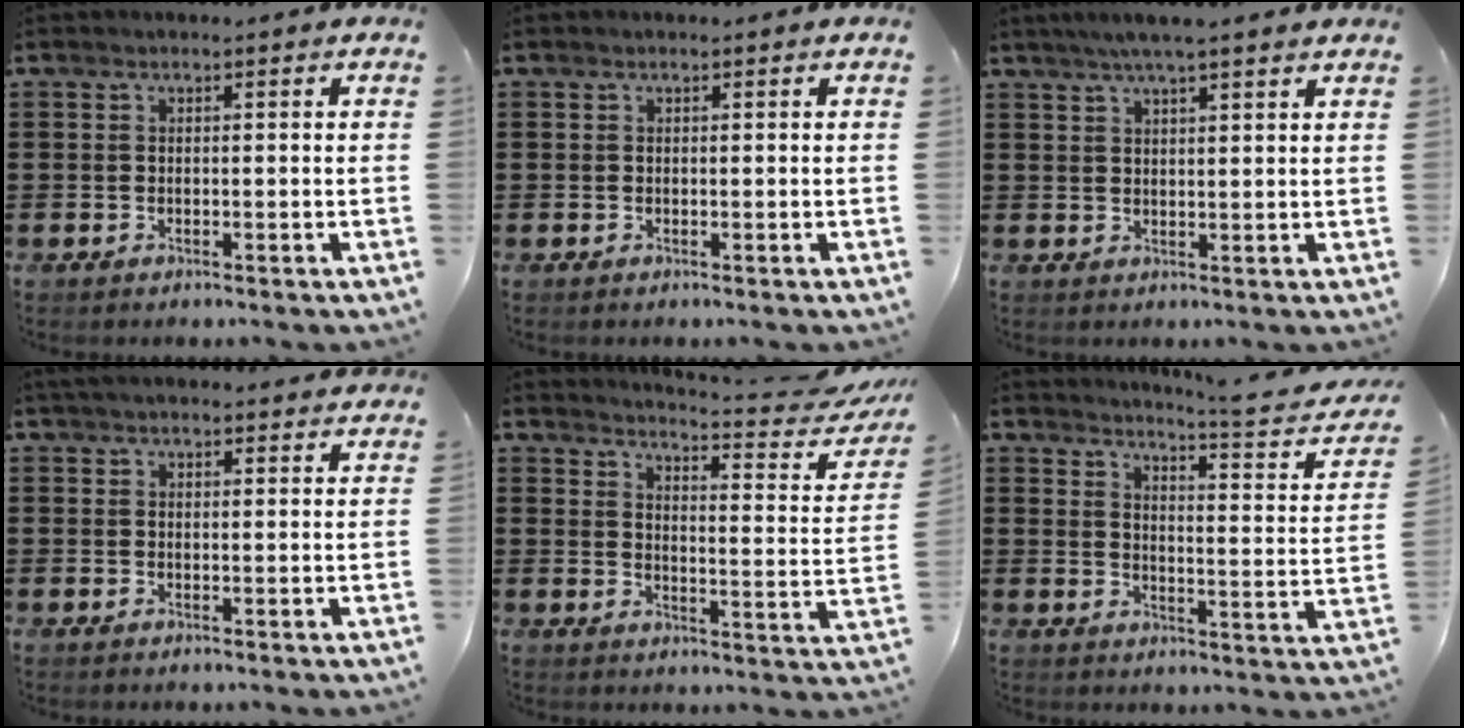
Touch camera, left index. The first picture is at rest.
{"total": 0.0}
{"total": 4.2, "force": [3.5, 0.0, 2.3], "torque": [-0.053, -0.003, 0.062]}
{"total": 2.7, "force": [2.6, 0.1, 0.6], "torque": [-0.018, -0.001, 0.050]}
{"total": 4.1, "force": [3.6, -0.3, 1.9], "torque": [-0.035, -0.040, 0.048]}
{"total": 5.2, "force": [4.5, -0.3, 2.5], "torque": [-0.049, -0.043, 0.064]}